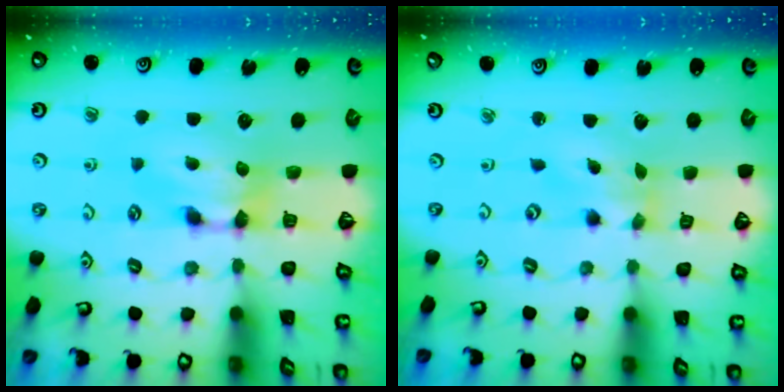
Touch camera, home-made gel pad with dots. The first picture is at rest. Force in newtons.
{"total": 1.3, "press": 0.7, "slide": 1.0}